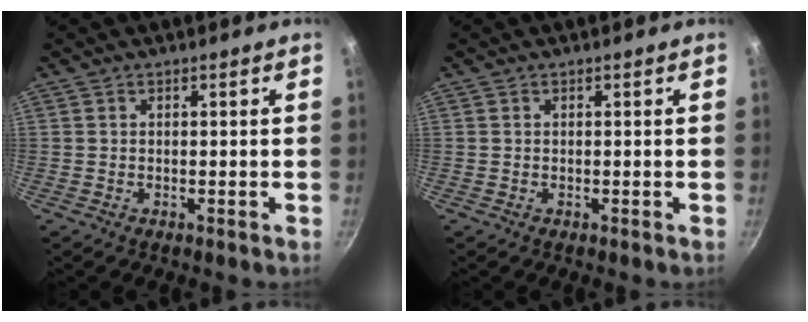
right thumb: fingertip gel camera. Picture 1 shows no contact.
{"total": 0.0}